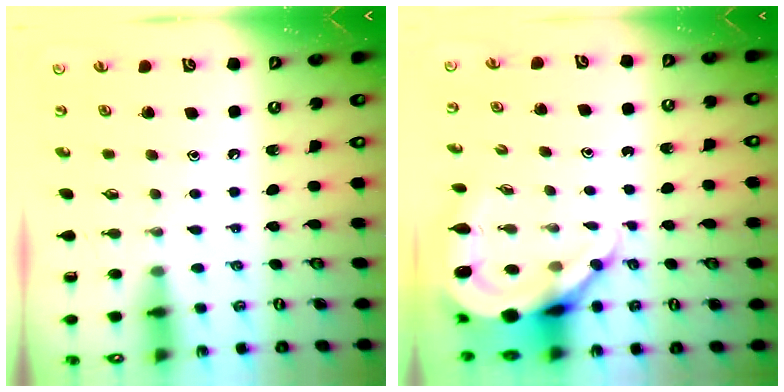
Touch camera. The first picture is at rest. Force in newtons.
{"total": 9.5, "press": 9.4, "slide": 1.1}